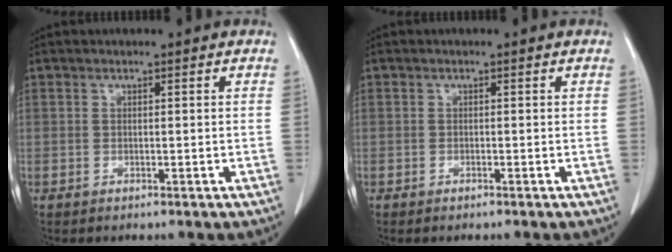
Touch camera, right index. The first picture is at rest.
{"total": 0.5, "force": [-0.4, 0.0, 0.2], "torque": [-0.010, -0.002, -0.007]}